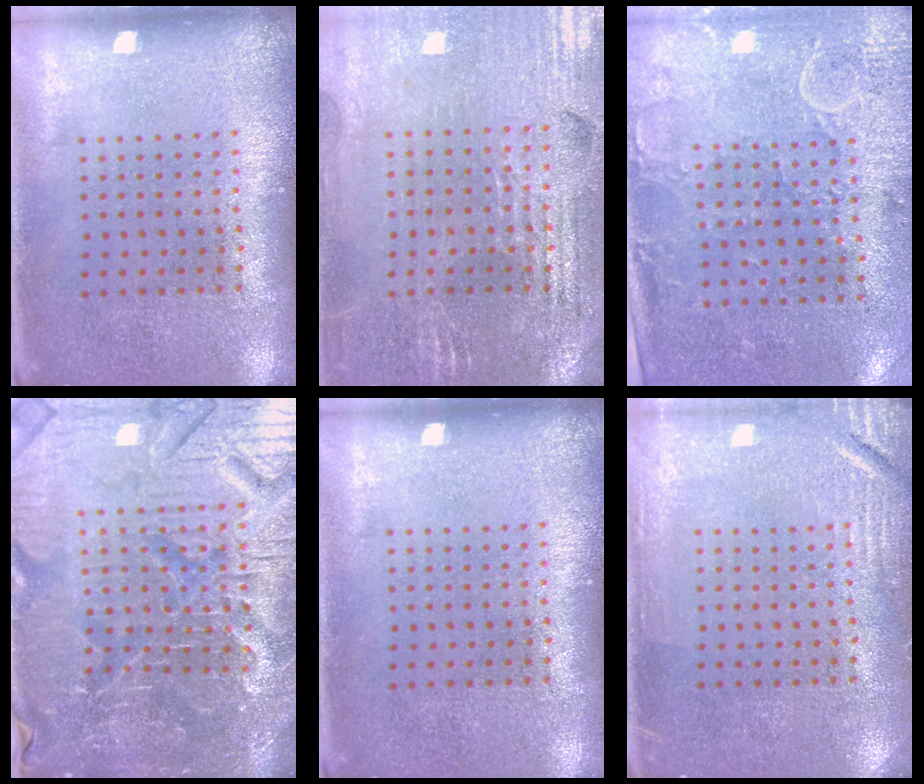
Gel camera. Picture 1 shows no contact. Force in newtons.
{"total": 2.9, "press": 2.9, "slide": 0.5}
{"total": 2.9, "press": 2.4, "slide": 1.7}
{"total": 5.6, "press": 5.3, "slide": 1.7}
{"total": 0.0}
{"total": 2.7, "press": 2.7, "slide": 0.4}